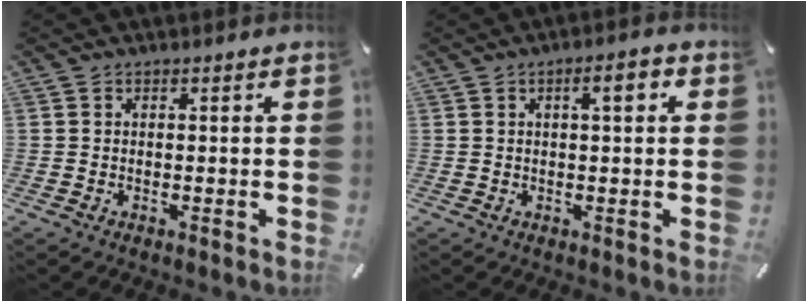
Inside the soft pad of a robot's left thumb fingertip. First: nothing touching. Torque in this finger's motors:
{"motor_torque": [-0.01, -0.05, 0.30, 0.17, 0.06]}